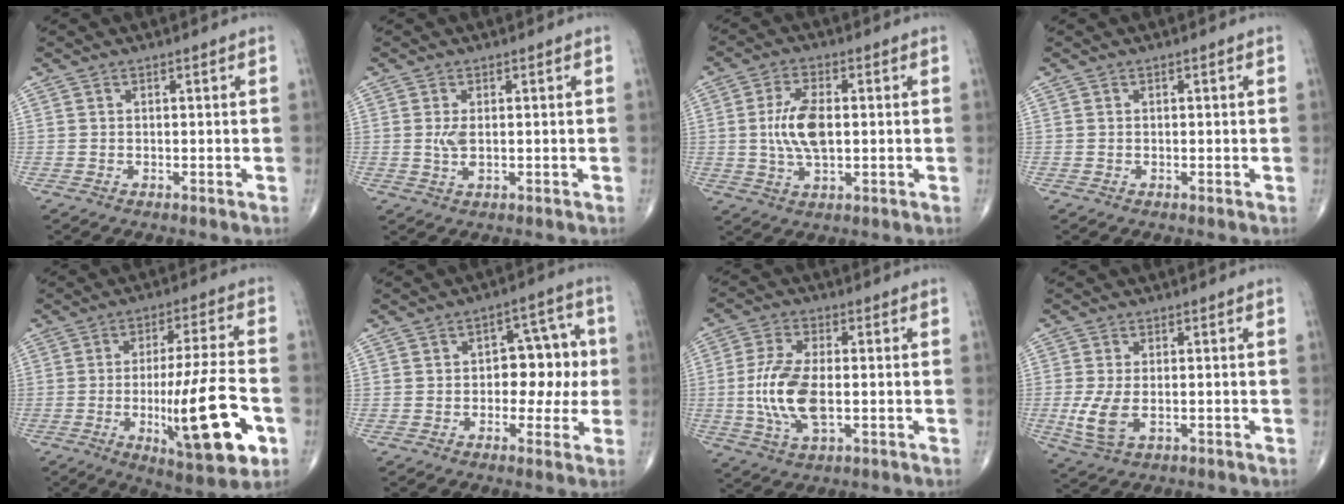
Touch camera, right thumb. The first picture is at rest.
{"total": 2.4, "force": [0.2, 1.0, 2.2], "torque": [-0.050, -0.005, 0.007]}
{"total": 8.7, "force": [0.3, 4.2, 7.6], "torque": [-0.153, 0.000, 0.006]}
{"total": 0.0}
{"total": 19.8, "force": [-5.6, 4.4, 18.4], "torque": [-0.298, 0.013, -0.077]}
{"total": 9.4, "force": [-0.2, 6.0, 7.2], "torque": [-0.042, 0.028, -0.006]}
{"total": 11.2, "force": [-1.1, 5.2, 9.9], "torque": [-0.208, 0.002, -0.020]}
{"total": 6.0, "force": [-1.1, 3.2, 4.9], "torque": [-0.115, -0.011, -0.019]}